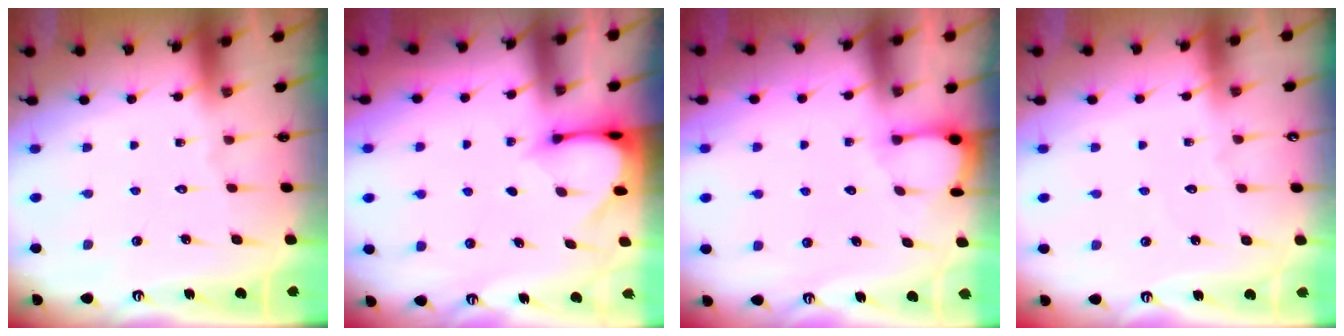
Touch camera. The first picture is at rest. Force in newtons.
{"total": 3.4, "press": 3.4, "slide": 0.3}
{"total": 2.0, "press": 2.0, "slide": 0.3}
{"total": 2.1, "press": 2.1, "slide": 0.1}